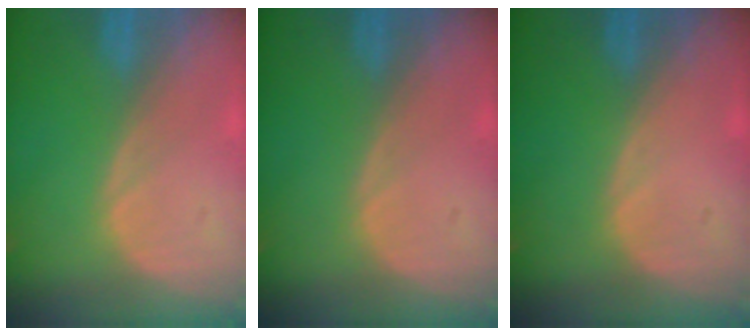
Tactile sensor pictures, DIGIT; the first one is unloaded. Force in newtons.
{"total": 0.0}
{"total": 0.0}